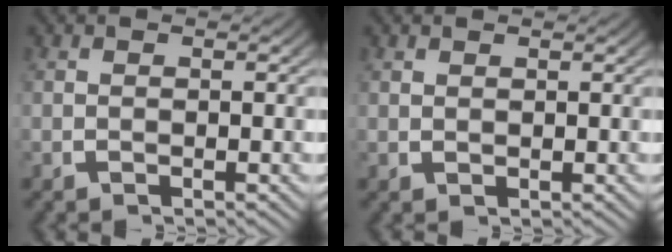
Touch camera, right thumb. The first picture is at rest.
{"total": 0.6, "force": [0.6, 0.1, 0.0], "torque": [0.005, 0.000, 0.016]}